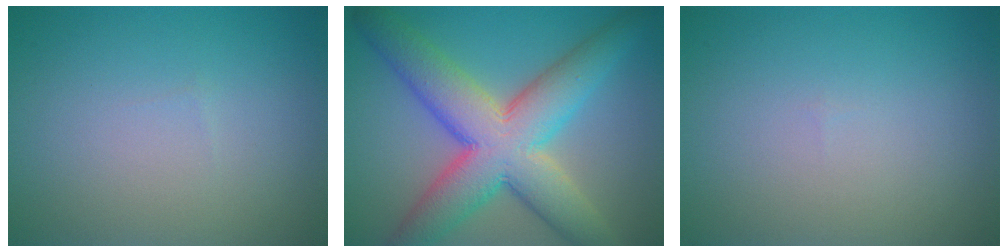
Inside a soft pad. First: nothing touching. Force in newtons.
{"total": 10.5, "press": 10.5, "slide": 0.4}
{"total": 0.0}